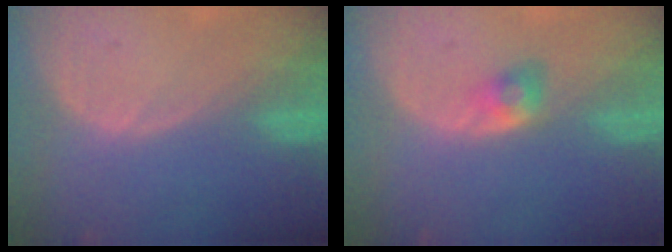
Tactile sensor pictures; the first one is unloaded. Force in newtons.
{"total": 2.9, "press": 2.5, "slide": 1.4}